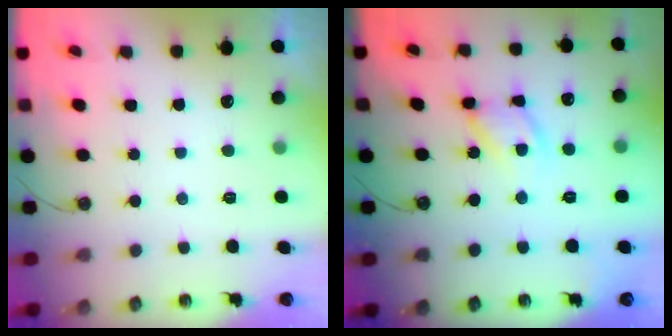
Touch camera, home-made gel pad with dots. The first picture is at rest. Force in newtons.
{"total": 11.4, "press": 11.3, "slide": 0.9}